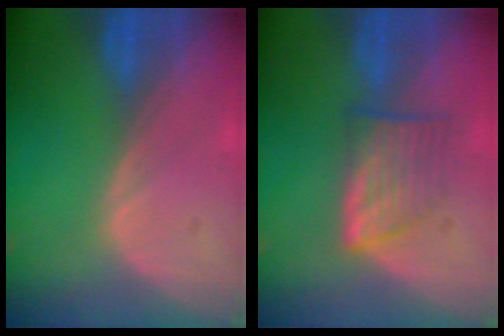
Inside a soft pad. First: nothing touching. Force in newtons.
{"total": 6.2, "press": 6.0, "slide": 1.8}